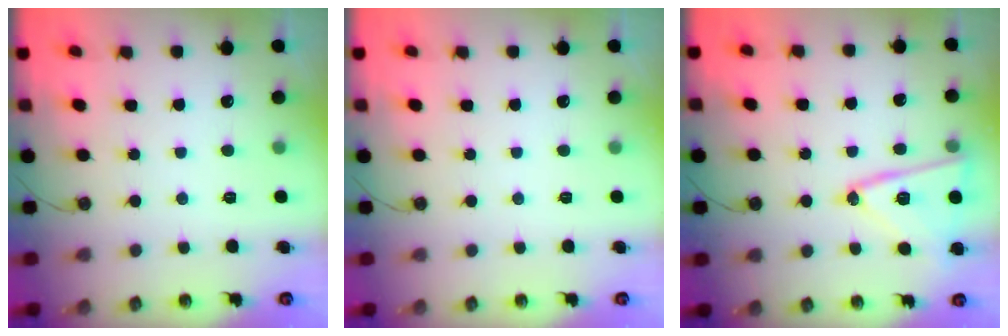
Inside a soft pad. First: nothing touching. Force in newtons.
{"total": 0.0}
{"total": 16.2, "press": 16.1, "slide": 1.3}